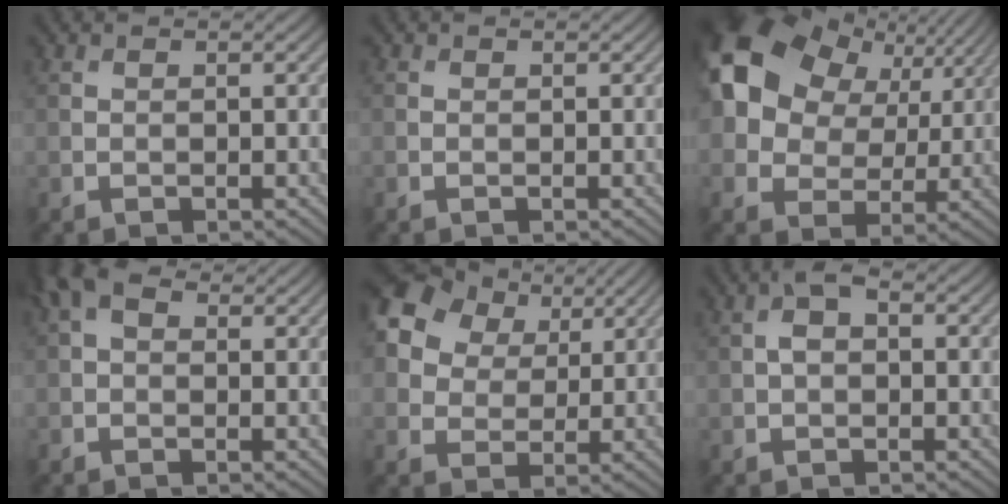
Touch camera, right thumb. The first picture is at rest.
{"total": 0.0}
{"total": 16.5, "force": [6.7, 11.7, 9.6], "torque": [-0.215, 0.045, 0.117]}
{"total": 3.7, "force": [1.4, 2.3, 2.5], "torque": [-0.050, 0.009, 0.015]}
{"total": 12.6, "force": [6.3, 8.8, 6.5], "torque": [-0.177, 0.055, 0.108]}
{"total": 2.4, "force": [0.3, 1.4, 2.0], "torque": [-0.038, 0.007, 0.001]}